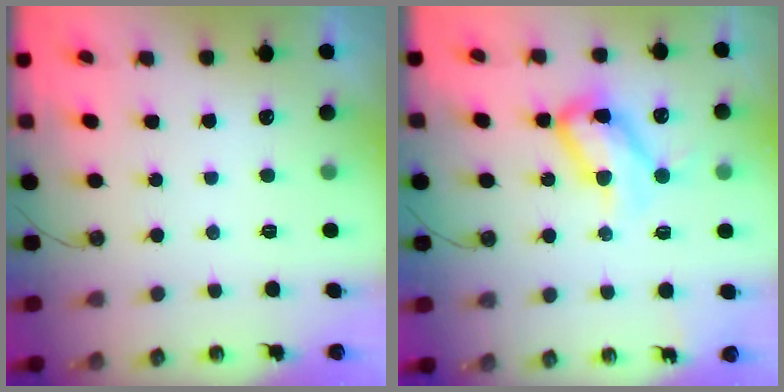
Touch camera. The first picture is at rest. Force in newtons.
{"total": 15.3, "press": 15.2, "slide": 1.3}